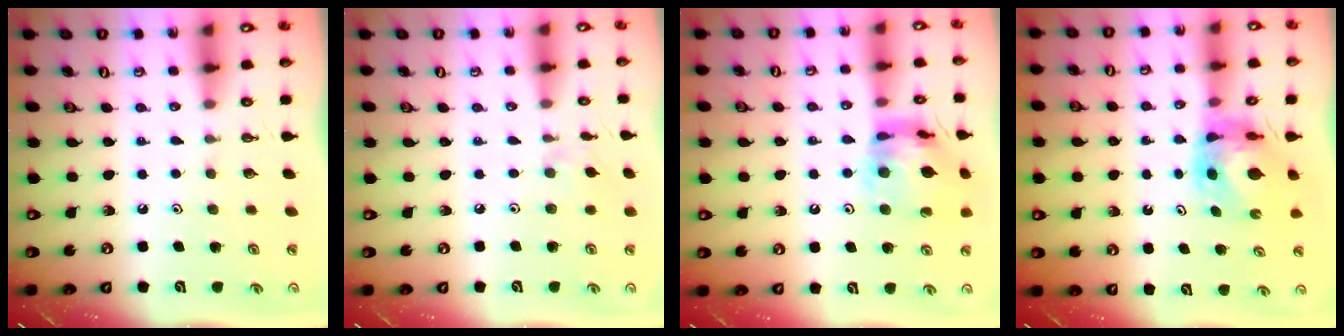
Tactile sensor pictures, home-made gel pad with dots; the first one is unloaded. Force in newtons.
{"total": 2.1, "press": 2.1, "slide": 0.5}
{"total": 14.2, "press": 14.1, "slide": 1.5}
{"total": 6.6, "press": 6.6, "slide": 0.6}